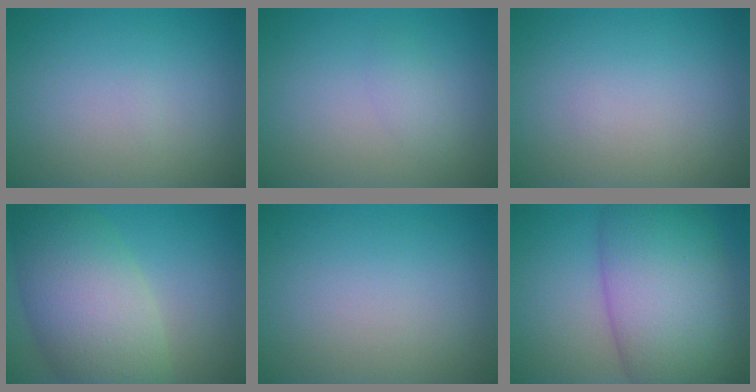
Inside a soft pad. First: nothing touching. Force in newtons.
{"total": 1.0, "press": 1.0, "slide": 0.1}
{"total": 0.0}
{"total": 9.3, "press": 9.3, "slide": 0.1}
{"total": 0.0}
{"total": 12.1, "press": 12.1, "slide": 0.5}